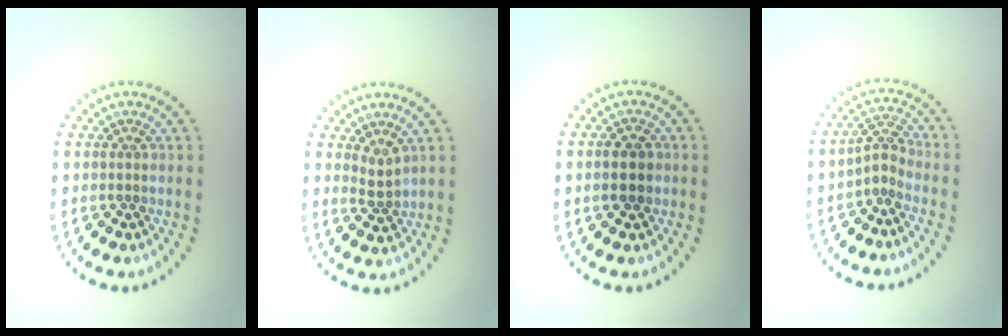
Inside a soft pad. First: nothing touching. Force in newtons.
{"total": 1.5, "press": 1.1, "slide": 1.0}
{"total": 2.3, "press": 2.3, "slide": 0.1}
{"total": 2.0, "press": 1.4, "slide": 1.5}